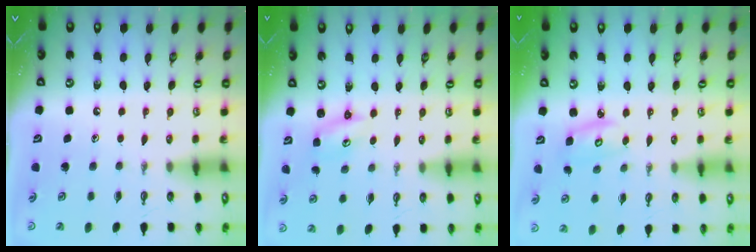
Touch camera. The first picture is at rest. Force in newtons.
{"total": 2.7, "press": 2.7, "slide": 0.3}
{"total": 3.7, "press": 3.7, "slide": 0.3}